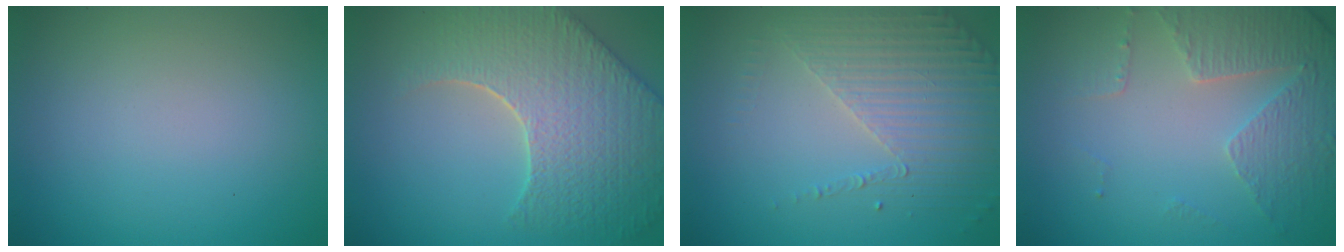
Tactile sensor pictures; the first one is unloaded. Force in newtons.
{"total": 8.5, "press": 6.3, "slide": 5.8}
{"total": 4.2, "press": 3.1, "slide": 2.9}
{"total": 4.6, "press": 3.4, "slide": 3.1}